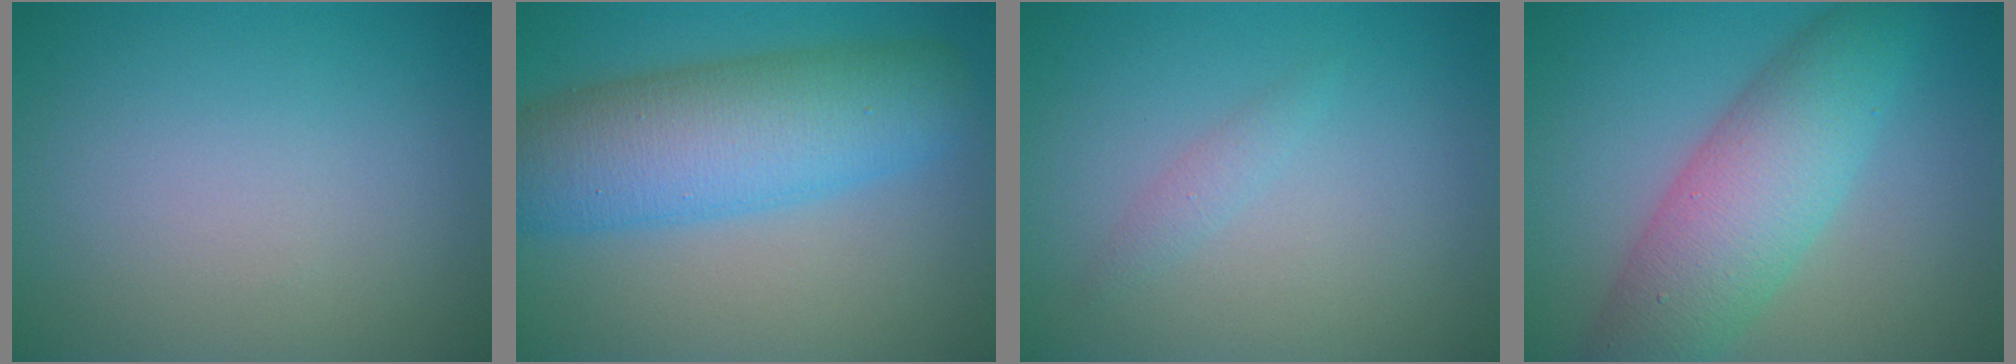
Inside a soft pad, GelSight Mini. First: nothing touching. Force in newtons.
{"total": 8.9, "press": 8.9, "slide": 0.2}
{"total": 0.9, "press": 0.9, "slide": 0.0}
{"total": 7.3, "press": 7.3, "slide": 0.1}